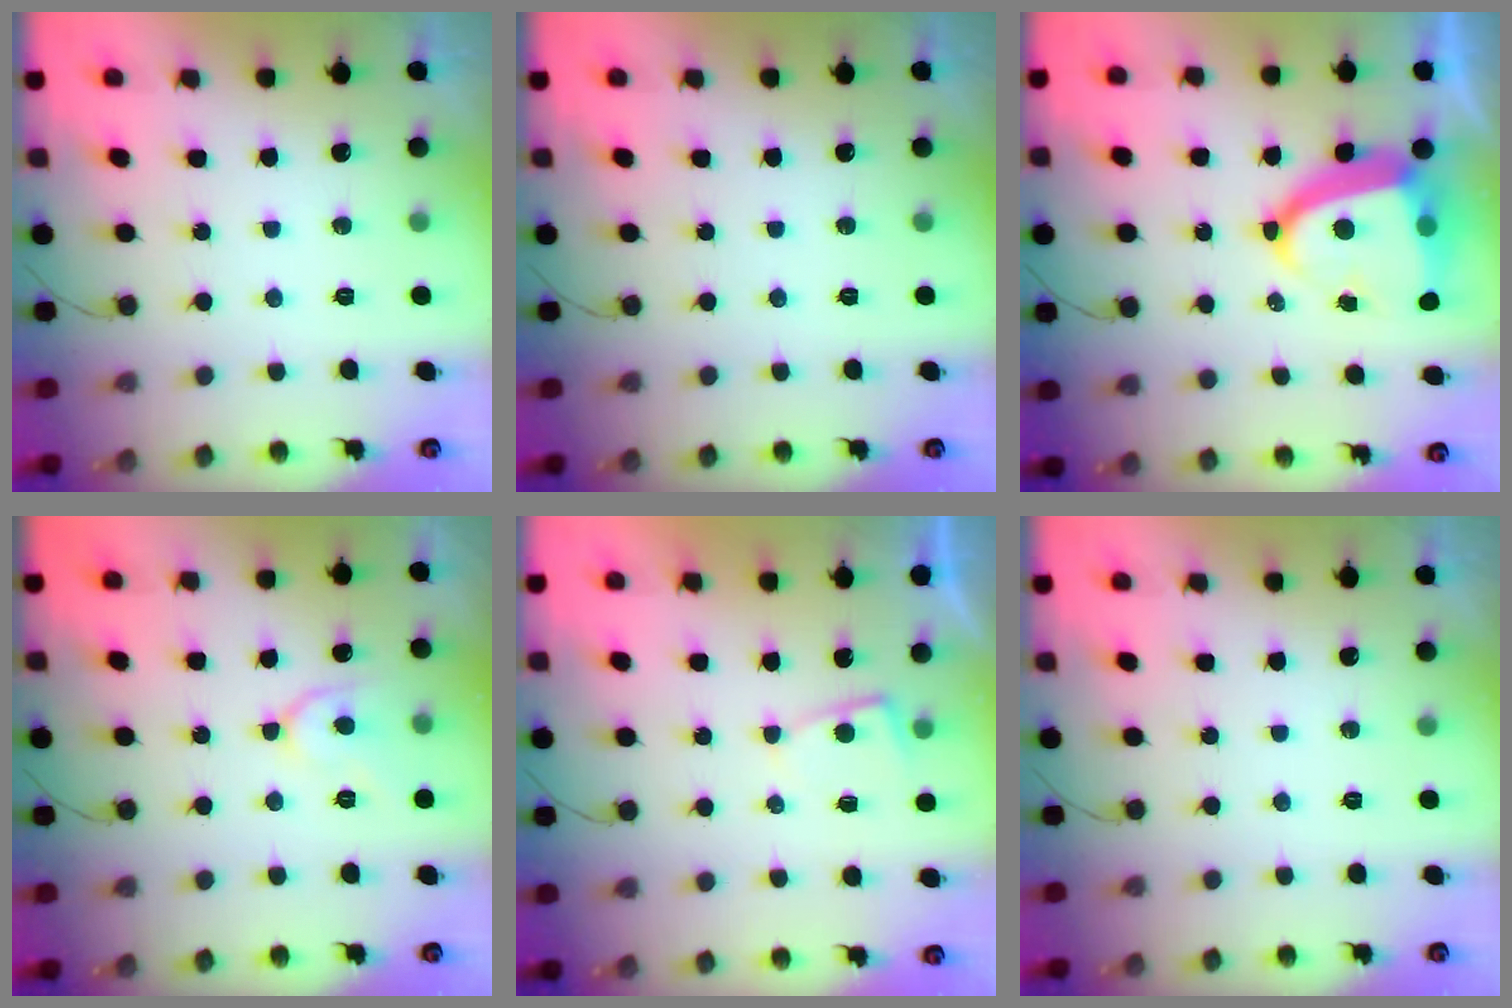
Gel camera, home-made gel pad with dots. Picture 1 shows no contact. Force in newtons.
{"total": 0.0}
{"total": 14.4, "press": 14.3, "slide": 1.6}
{"total": 7.5, "press": 7.4, "slide": 0.9}
{"total": 3.0, "press": 3.0, "slide": 0.5}
{"total": 0.0}